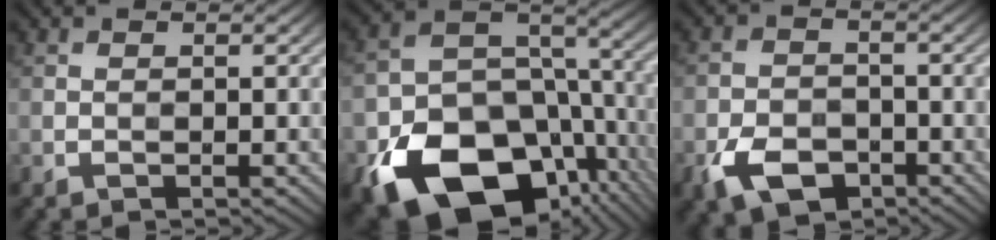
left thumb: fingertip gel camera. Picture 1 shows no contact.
{"total": 19.7, "force": [-8.9, 13.4, 11.3], "torque": [-0.234, -0.060, -0.119]}
{"total": 6.6, "force": [-3.8, 4.1, 3.6], "torque": [-0.074, -0.011, -0.073]}